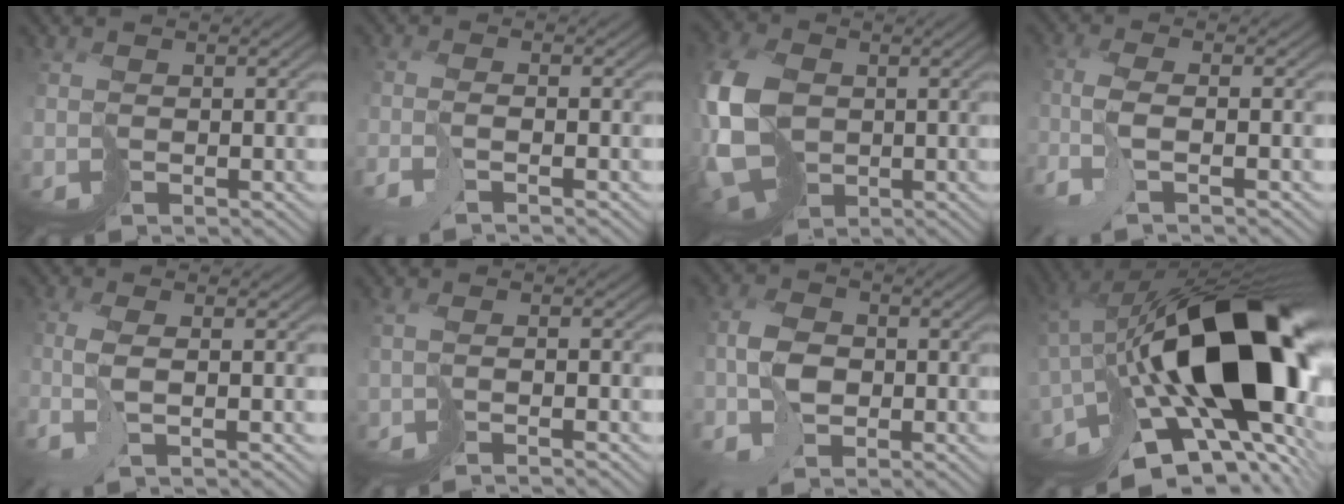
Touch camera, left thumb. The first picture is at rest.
{"total": 2.5, "force": [-1.7, -0.7, 1.6], "torque": [-0.026, 0.005, -0.040]}
{"total": 12.6, "force": [-0.8, 8.8, 9.0], "torque": [-0.239, -0.003, -0.024]}
{"total": 4.3, "force": [-1.9, 0.2, 3.9], "torque": [-0.076, 0.002, -0.051]}
{"total": 3.4, "force": [-0.8, 0.0, 3.3], "torque": [-0.062, 0.006, -0.029]}
{"total": 2.7, "force": [-2.0, -0.6, 1.6], "torque": [-0.023, -0.001, -0.040]}
{"total": 4.8, "force": [-1.4, 3.2, 3.3], "torque": [-0.072, 0.003, -0.036]}
{"total": 21.1, "force": [-4.0, 10.5, 17.9], "torque": [-0.292, -0.036, -0.052]}